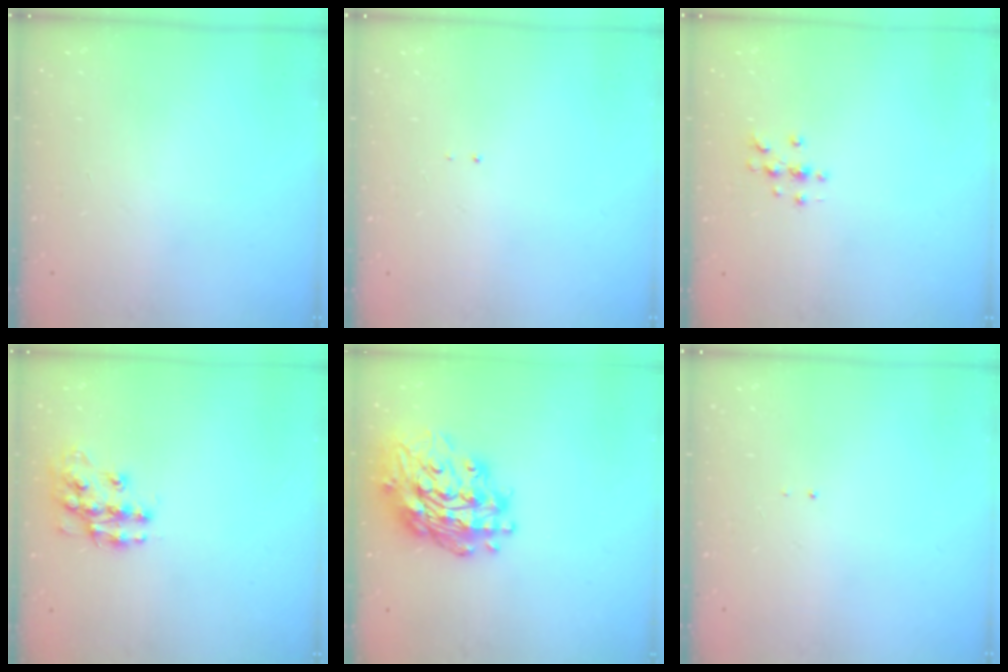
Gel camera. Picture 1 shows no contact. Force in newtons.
{"total": 0.7, "press": 0.7, "slide": 0.1}
{"total": 3.7, "press": 3.7, "slide": 0.4}
{"total": 11.9, "press": 11.9, "slide": 0.9}
{"total": 20.7, "press": 20.6, "slide": 1.9}
{"total": 0.7, "press": 0.7, "slide": 0.1}